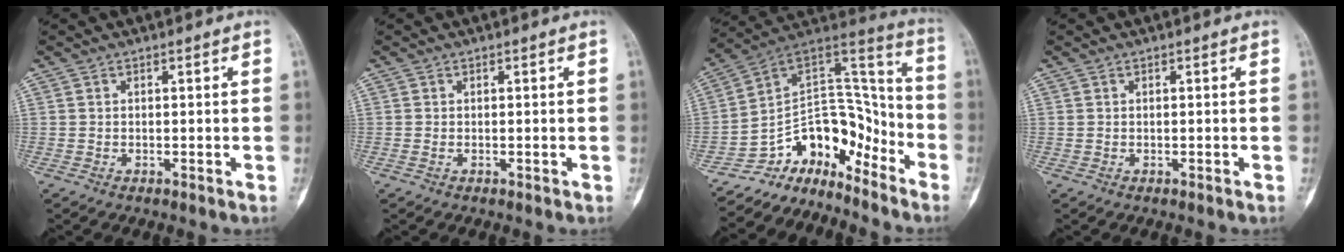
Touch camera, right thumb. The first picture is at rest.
{"total": 0.5, "force": [-0.1, 0.3, 0.4], "torque": [-0.006, 0.001, -0.001]}
{"total": 13.7, "force": [-10.8, 7.4, 4.1], "torque": [-0.008, 0.145, -0.194]}
{"total": 0.0}